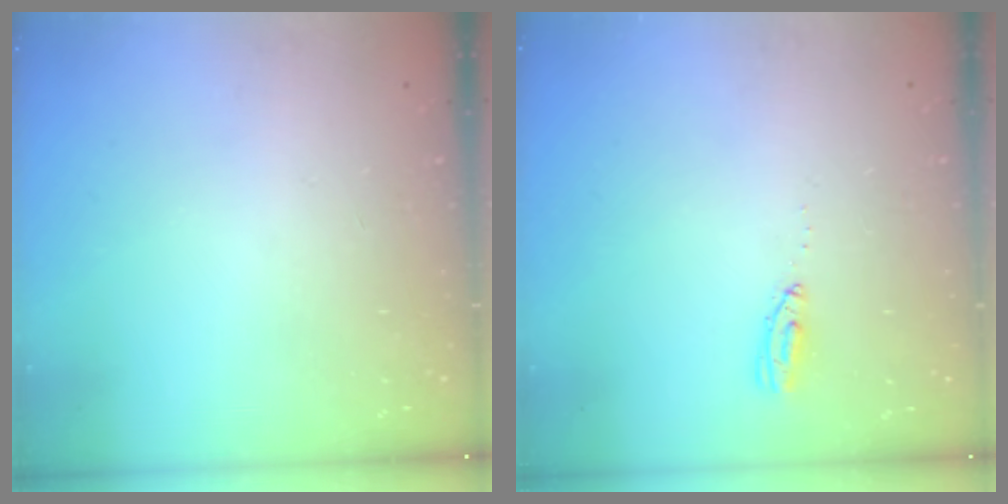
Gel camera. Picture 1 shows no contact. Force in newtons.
{"total": 4.1, "press": 4.1, "slide": 0.3}